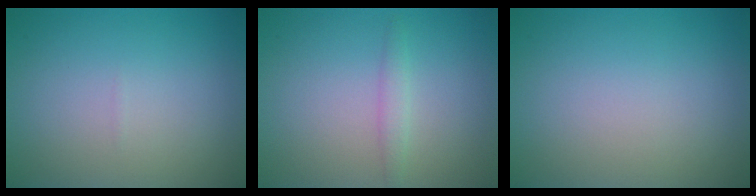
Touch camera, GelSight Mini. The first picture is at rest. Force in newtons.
{"total": 1.3, "press": 1.3, "slide": 0.0}
{"total": 0.0}